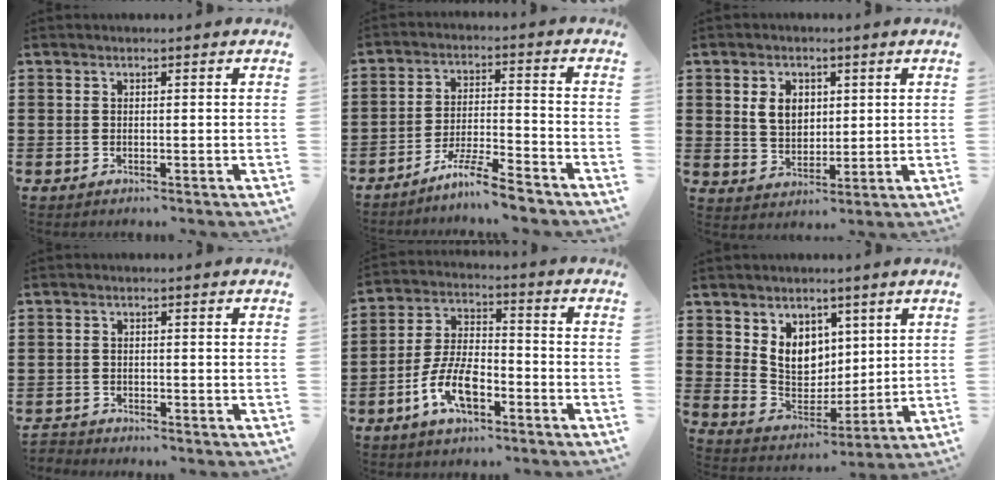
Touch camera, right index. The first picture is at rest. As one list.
[{"total": 7.1, "force": [-6.2, 0.1, 3.4], "torque": [-0.069, -0.003, -0.118]}, {"total": 4.8, "force": [1.3, 3.6, 2.9], "torque": [-0.061, 0.009, 0.019]}, {"total": 1.5, "force": [-1.5, 0.2, -0.2], "torque": [-0.001, 0.003, -0.034]}, {"total": 8.9, "force": [-4.3, 4.1, 6.5], "torque": [-0.153, 0.001, -0.086]}, {"total": 7.6, "force": [3.7, 6.0, 2.8], "torque": [-0.069, -0.008, 0.072]}]